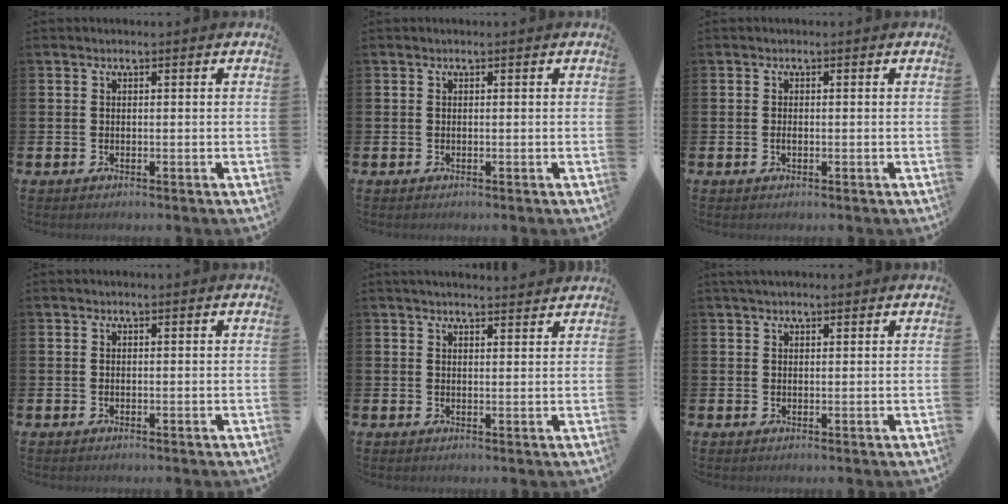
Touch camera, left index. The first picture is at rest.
{"total": 0.0}
{"total": 0.7, "force": [-0.1, 0.3, 0.6], "torque": [-0.018, 0.003, -0.001]}
{"total": 0.0}
{"total": 2.7, "force": [2.7, 0.2, 0.3], "torque": [-0.008, -0.012, 0.048]}
{"total": 2.0, "force": [1.8, 0.6, 0.6], "torque": [-0.004, -0.001, 0.030]}